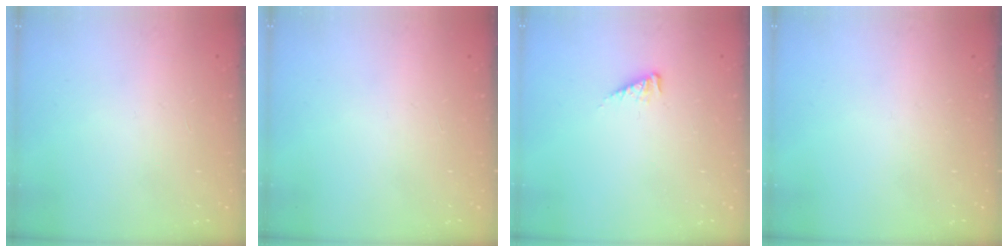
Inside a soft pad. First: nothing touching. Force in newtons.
{"total": 0.0}
{"total": 3.6, "press": 3.6, "slide": 0.5}
{"total": 0.0}